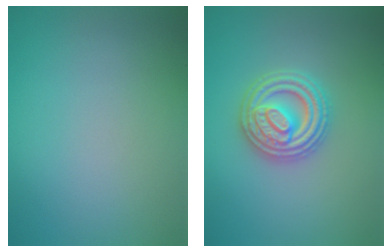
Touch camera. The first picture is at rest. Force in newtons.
{"total": 4.8, "press": 4.7, "slide": 0.7}